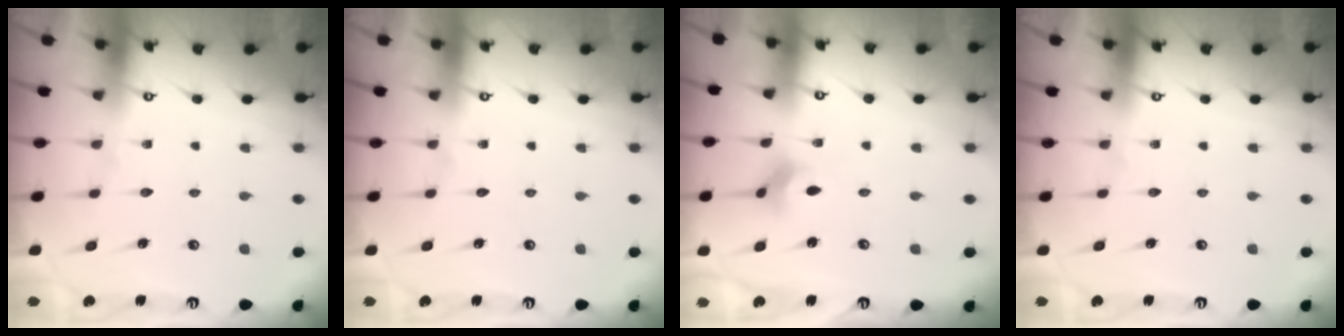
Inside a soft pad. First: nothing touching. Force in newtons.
{"total": 0.0}
{"total": 2.9, "press": 2.8, "slide": 0.6}
{"total": 0.0}